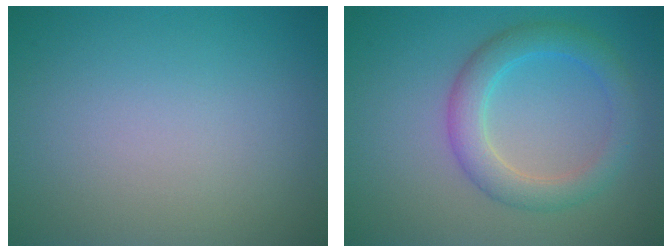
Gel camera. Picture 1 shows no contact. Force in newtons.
{"total": 3.9, "press": 3.9, "slide": 0.1}